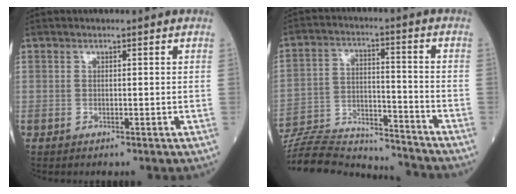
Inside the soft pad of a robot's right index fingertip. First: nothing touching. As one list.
[{"total": 20.6, "force": [-19.8, 2.9, 5.1], "torque": [-0.127, 0.003, -0.310]}]